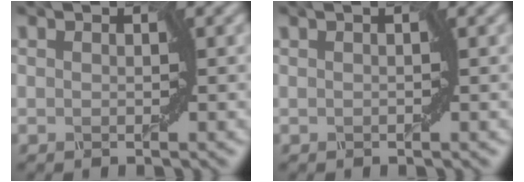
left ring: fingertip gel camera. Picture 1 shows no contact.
{"total": 0.6, "force": [0.0, -0.5, -0.3], "torque": [0.000, 0.002, 0.005]}